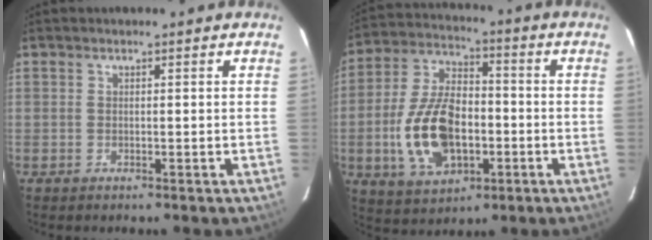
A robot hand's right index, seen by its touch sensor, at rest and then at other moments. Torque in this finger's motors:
{"motor_torque": [2.14, 0.00, 0.95, 0.21]}